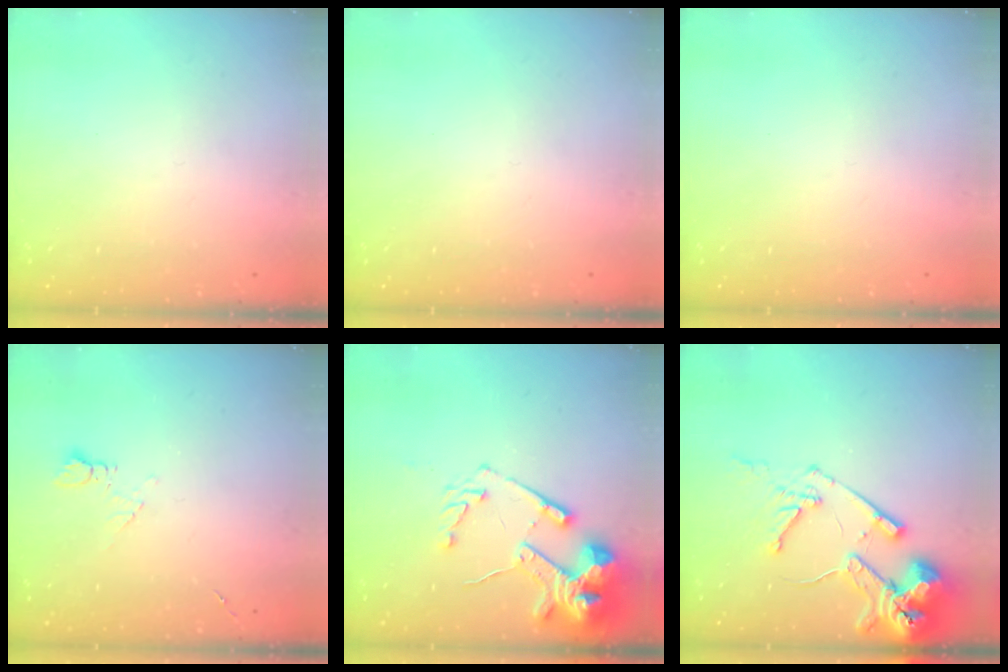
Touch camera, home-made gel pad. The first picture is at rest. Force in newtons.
{"total": 0.0}
{"total": 0.0}
{"total": 6.5, "press": 6.4, "slide": 0.8}
{"total": 17.2, "press": 17.0, "slide": 2.3}
{"total": 14.3, "press": 14.2, "slide": 1.8}